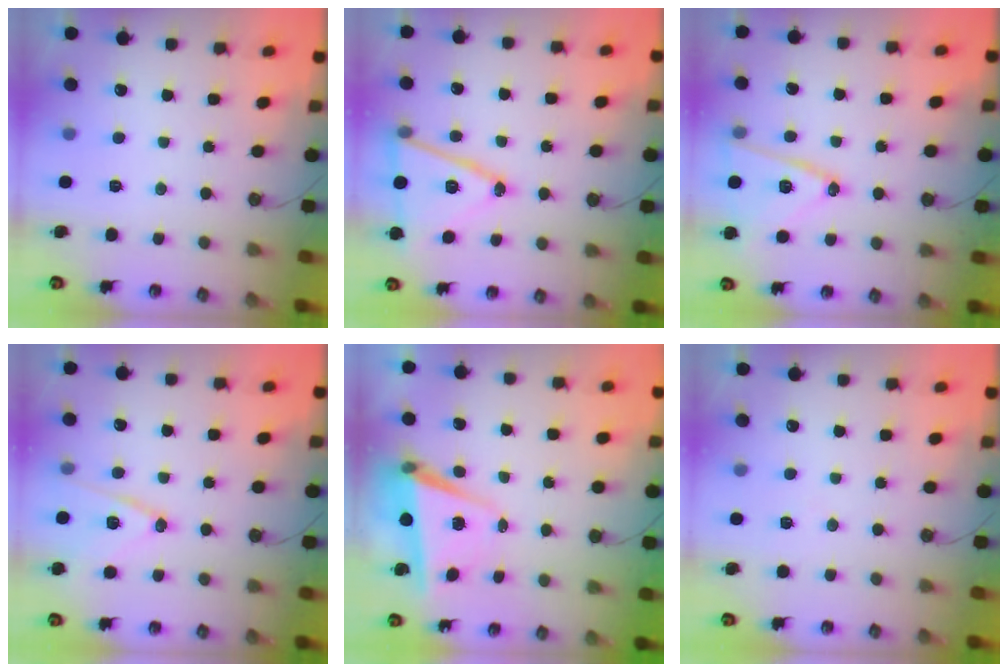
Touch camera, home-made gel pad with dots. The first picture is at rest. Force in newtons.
{"total": 16.0, "press": 15.6, "slide": 3.6}
{"total": 15.1, "press": 14.9, "slide": 2.6}
{"total": 11.5, "press": 10.9, "slide": 3.8}
{"total": 6.7, "press": 5.7, "slide": 3.6}
{"total": 4.7, "press": 3.8, "slide": 2.7}